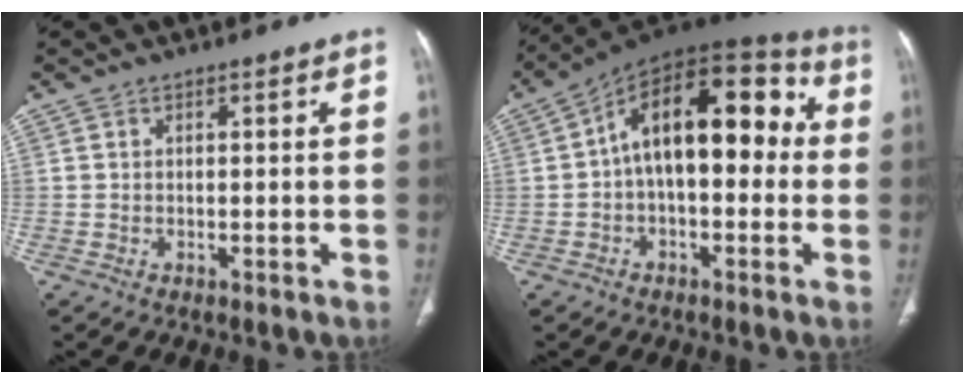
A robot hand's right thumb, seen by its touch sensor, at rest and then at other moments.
{"total": 18.3, "force": [1.4, 9.8, 15.4], "torque": [-0.201, 0.053, 0.009]}